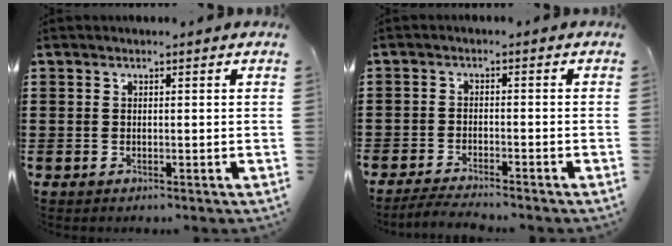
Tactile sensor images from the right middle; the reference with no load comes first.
{"total": 2.8, "force": [-2.8, 0.0, 0.6], "torque": [-0.012, 0.002, -0.057]}